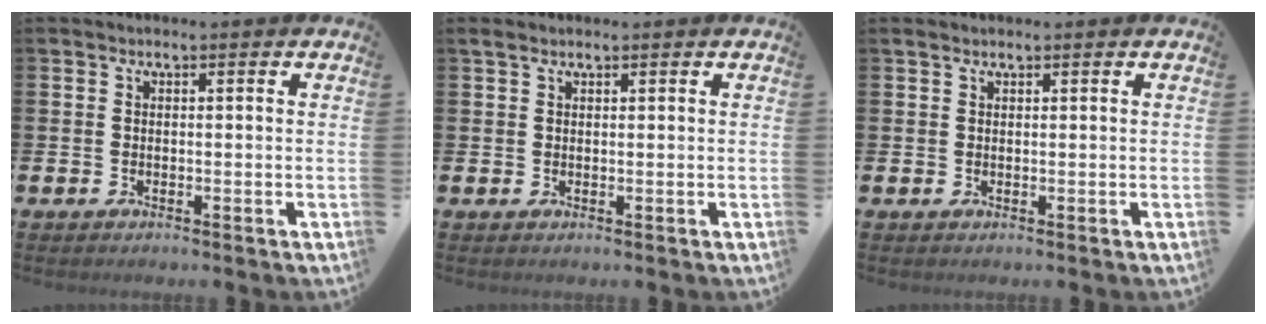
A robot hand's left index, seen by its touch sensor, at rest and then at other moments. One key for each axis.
{"total": 1.3, "fx": 1.0, "fy": 0.4, "fz": 0.6, "tx": -0.011, "ty": 0.003, "tz": 0.017}
{"total": 0.9, "fx": 0.8, "fy": 0.2, "fz": 0.3, "tx": -0.004, "ty": 0.002, "tz": 0.013}